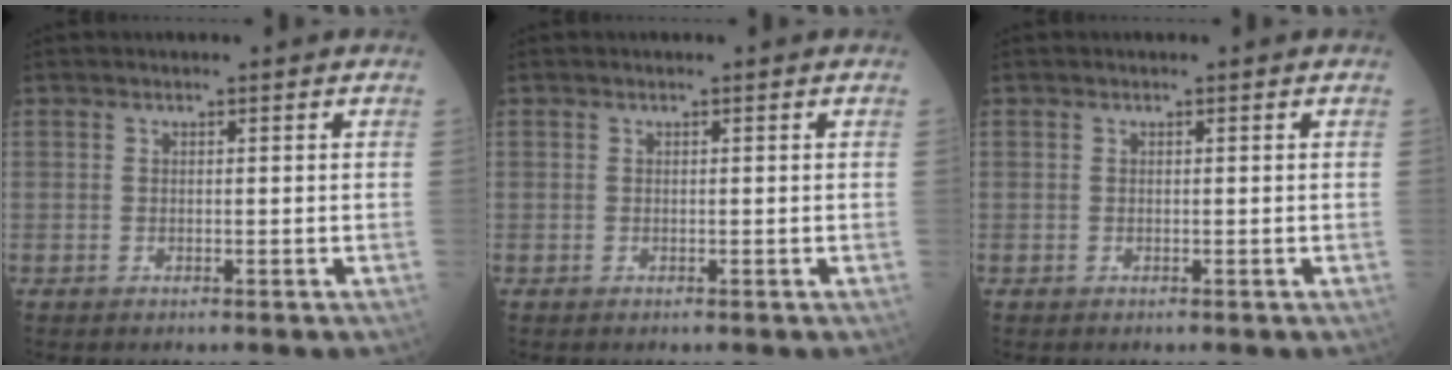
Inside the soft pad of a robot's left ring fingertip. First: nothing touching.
{"total": 0.0}
{"total": 0.0}